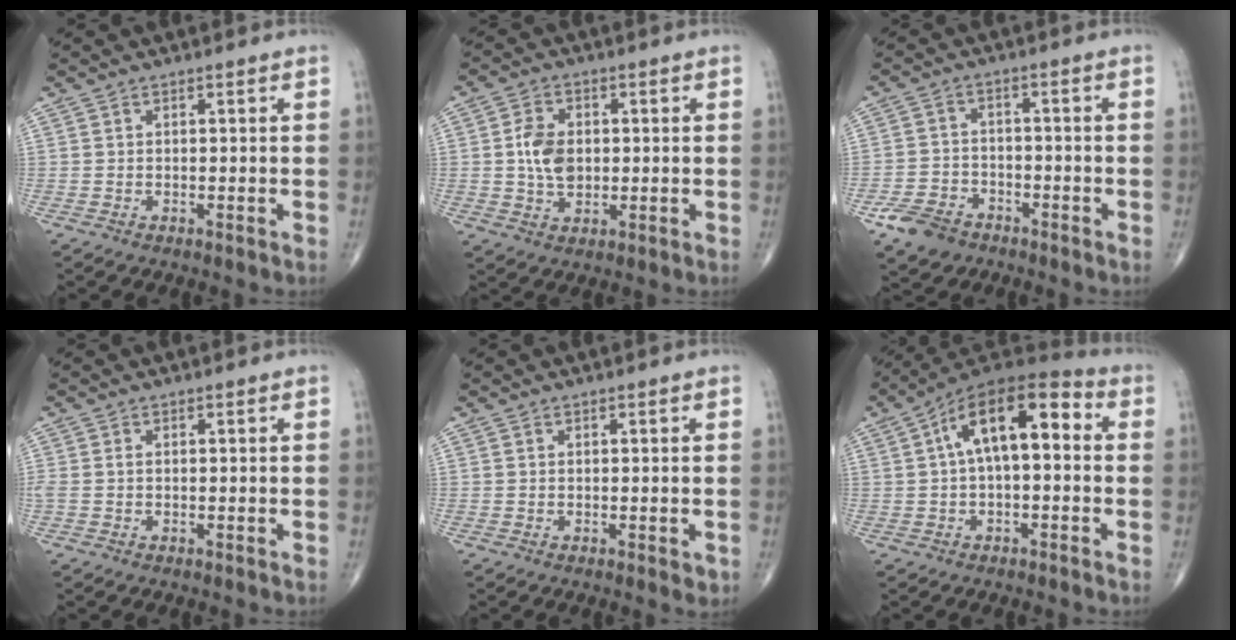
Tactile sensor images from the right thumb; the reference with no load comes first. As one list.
[{"total": 6.9, "force": [0.3, 4.8, 4.9], "torque": [-0.081, 0.000, 0.006]}, {"total": 7.3, "force": [-4.6, 5.0, 2.7], "torque": [-0.041, 0.021, -0.085]}, {"total": 1.5, "force": [-0.1, 0.9, 1.2], "torque": [-0.038, 0.004, 0.000]}, {"total": 1.1, "force": [-0.1, 0.5, 1.0], "torque": [-0.010, -0.003, -0.001]}, {"total": 14.4, "force": [2.1, 6.8, 12.6], "torque": [-0.189, 0.044, 0.025]}]